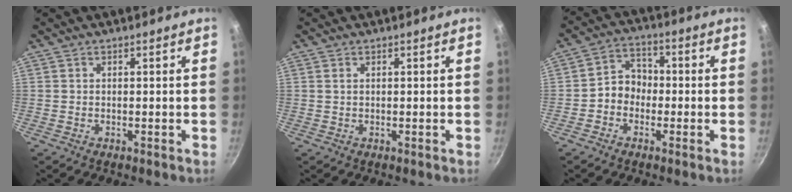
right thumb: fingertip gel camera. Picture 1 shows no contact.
{"total": 0.6, "force": [0.3, 0.4, 0.4], "torque": [-0.008, 0.001, 0.004]}
{"total": 5.8, "force": [-1.4, 4.9, 2.9], "torque": [-0.014, 0.026, -0.036]}